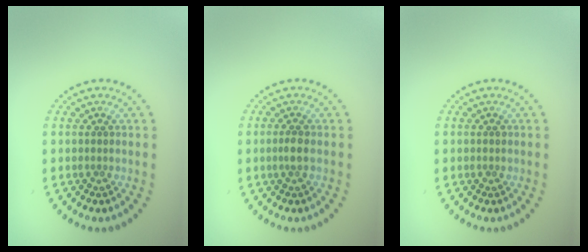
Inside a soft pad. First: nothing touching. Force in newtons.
{"total": 1.3, "press": 1.1, "slide": 0.7}
{"total": 0.6, "press": 0.6, "slide": 0.2}